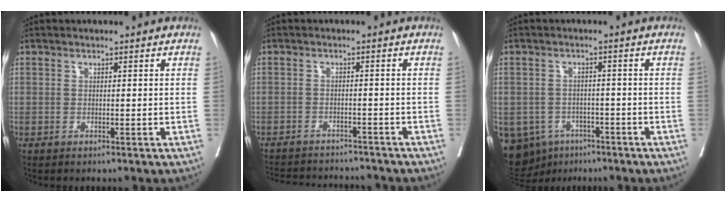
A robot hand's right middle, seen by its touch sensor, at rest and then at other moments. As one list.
[{"total": 11.0, "force": [-10.5, 2.2, 2.6], "torque": [-0.047, 0.006, -0.136]}, {"total": 12.7, "force": [-6.6, 10.0, 4.1], "torque": [-0.117, 0.007, -0.081]}]